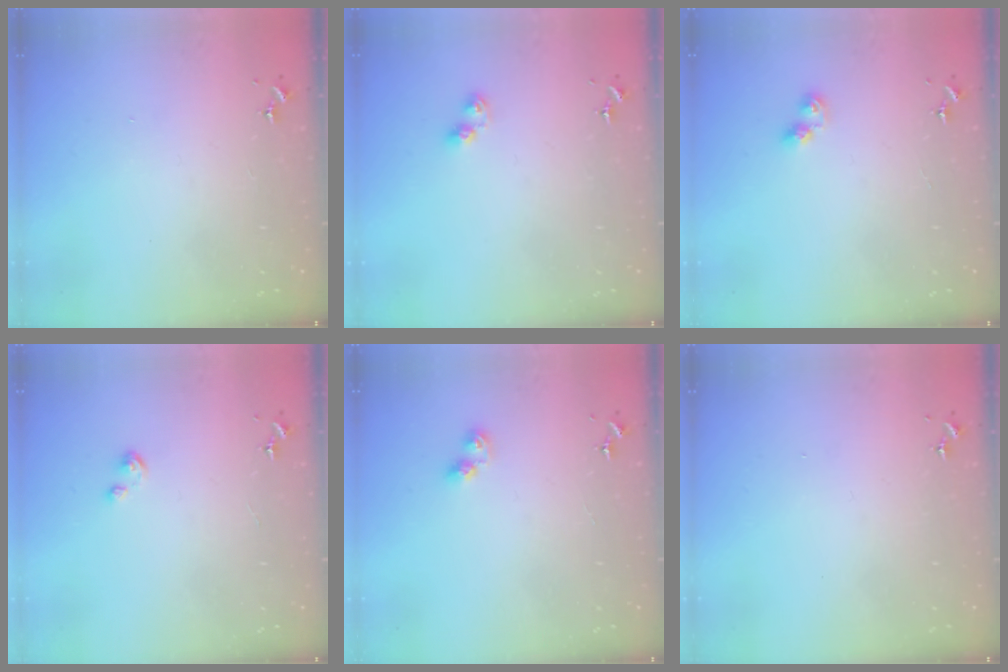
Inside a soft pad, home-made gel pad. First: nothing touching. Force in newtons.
{"total": 5.8, "press": 5.8, "slide": 0.2}
{"total": 5.7, "press": 5.7, "slide": 0.5}
{"total": 3.4, "press": 3.4, "slide": 0.2}
{"total": 5.7, "press": 5.7, "slide": 0.5}
{"total": 0.0}